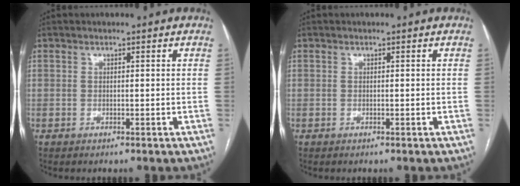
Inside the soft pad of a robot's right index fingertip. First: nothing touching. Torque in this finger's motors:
{"motor_torque": [0.00, 0.00, 0.00, 0.00]}